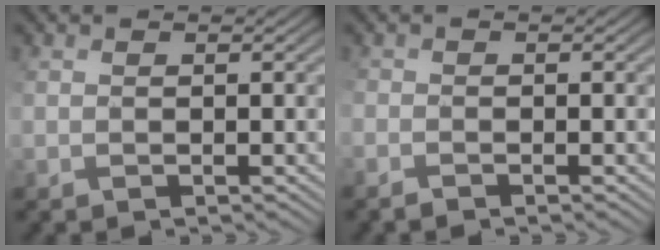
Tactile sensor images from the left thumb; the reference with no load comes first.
{"total": 1.5, "force": [-1.3, 0.4, 0.6], "torque": [-0.014, -0.004, -0.028]}